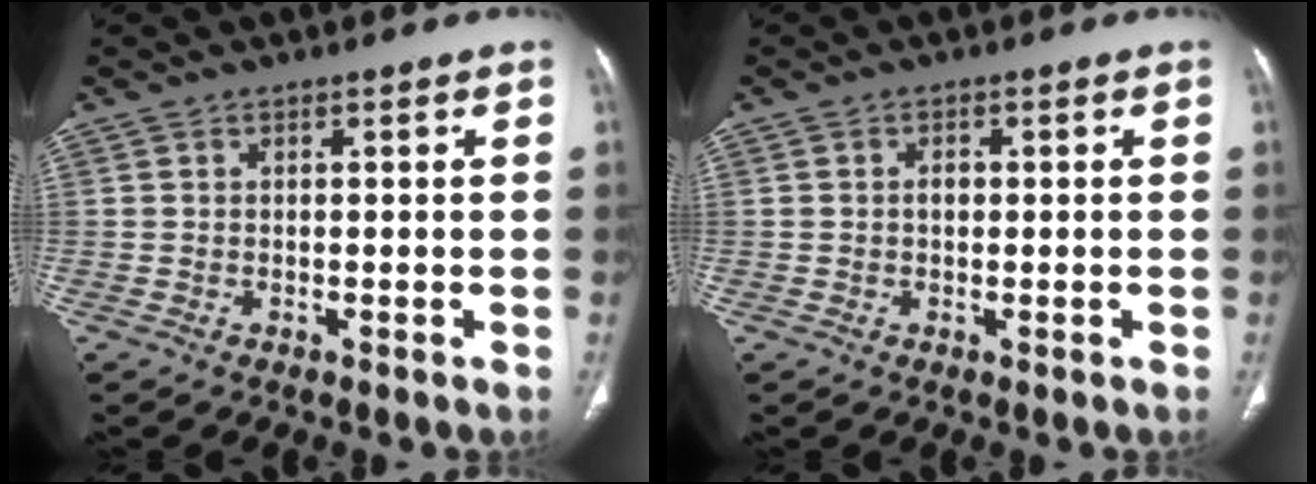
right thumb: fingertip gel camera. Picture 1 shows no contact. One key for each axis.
{"total": 1.5, "fx": 0.1, "fy": 1.1, "fz": 1.0, "tx": -0.014, "ty": 0.005, "tz": 0.001}